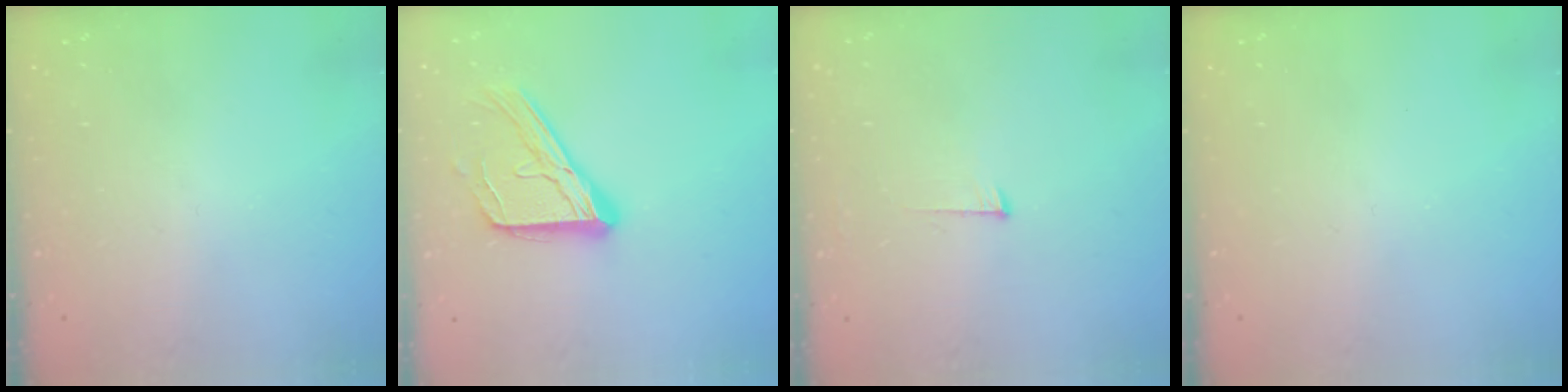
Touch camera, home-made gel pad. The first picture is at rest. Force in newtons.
{"total": 17.1, "press": 17.0, "slide": 1.6}
{"total": 6.1, "press": 6.1, "slide": 0.6}
{"total": 0.0}